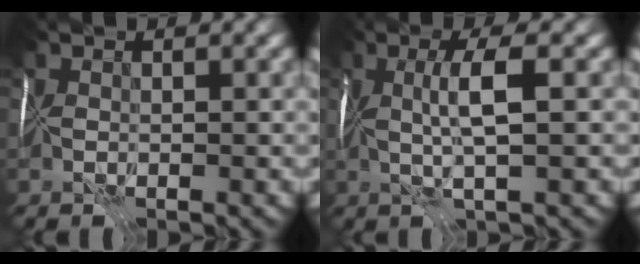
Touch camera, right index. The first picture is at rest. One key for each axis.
{"total": 2.7, "fx": 0.0, "fy": -1.1, "fz": 2.4, "tx": -0.035, "ty": -0.007, "tz": 0.003}